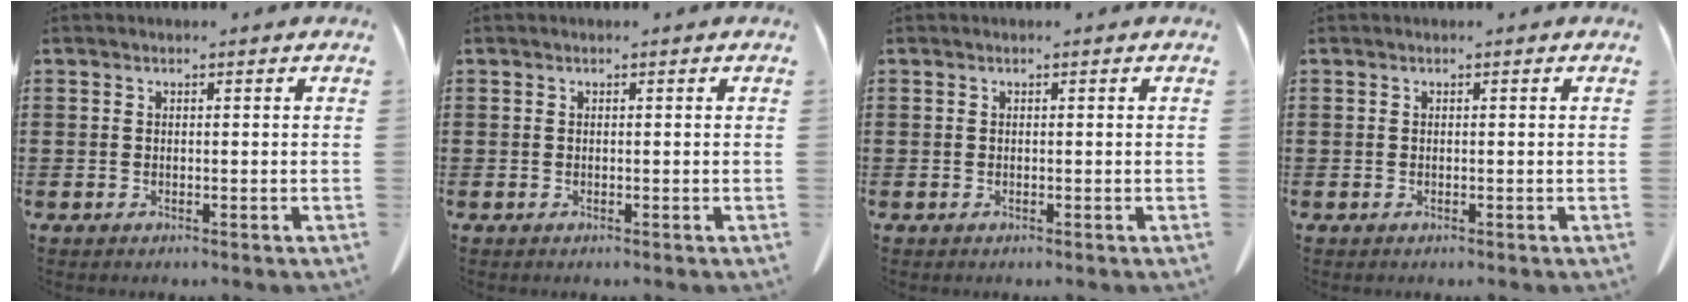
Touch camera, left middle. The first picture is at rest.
{"total": 0.0}
{"total": 0.0}
{"total": 0.0}